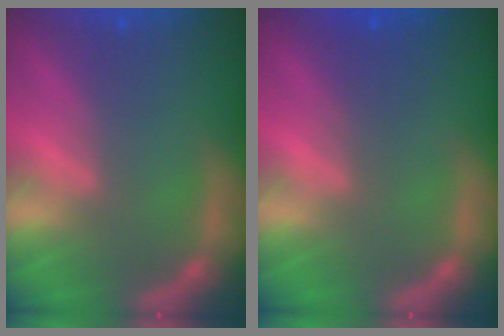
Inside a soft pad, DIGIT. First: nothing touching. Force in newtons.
{"total": 2.0}